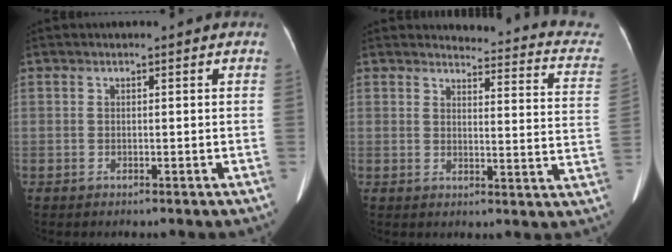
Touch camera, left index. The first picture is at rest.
{"total": 14.9, "force": [14.2, 2.7, 3.6], "torque": [-0.006, -0.073, 0.116]}